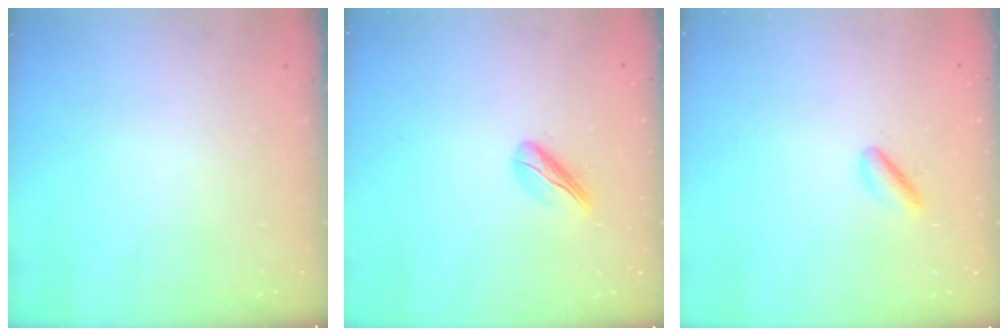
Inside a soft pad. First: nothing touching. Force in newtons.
{"total": 4.7, "press": 4.6, "slide": 1.0}
{"total": 3.3, "press": 3.2, "slide": 0.8}